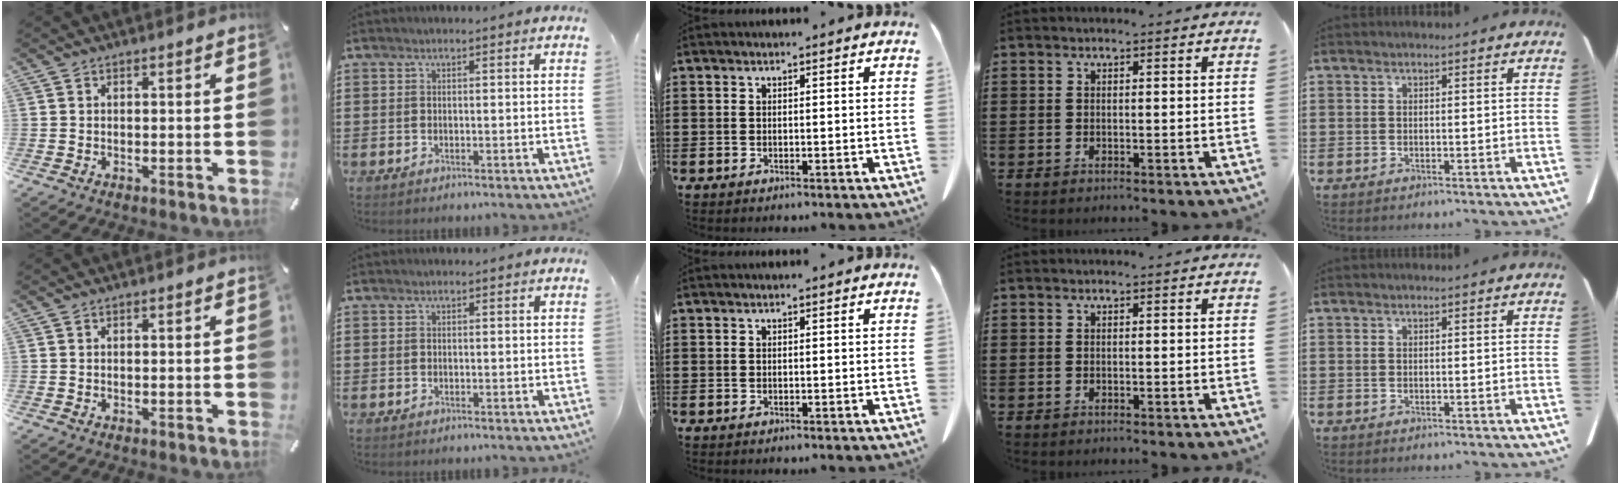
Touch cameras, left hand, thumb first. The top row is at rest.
{}